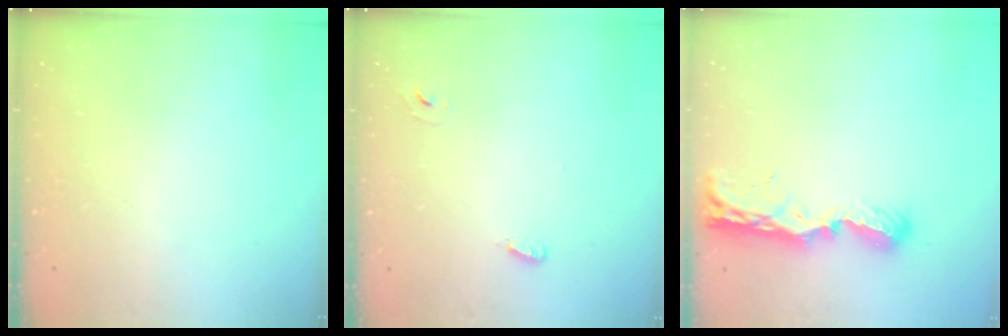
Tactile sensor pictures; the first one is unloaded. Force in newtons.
{"total": 2.6, "press": 2.5, "slide": 0.6}
{"total": 9.4, "press": 9.3, "slide": 1.2}